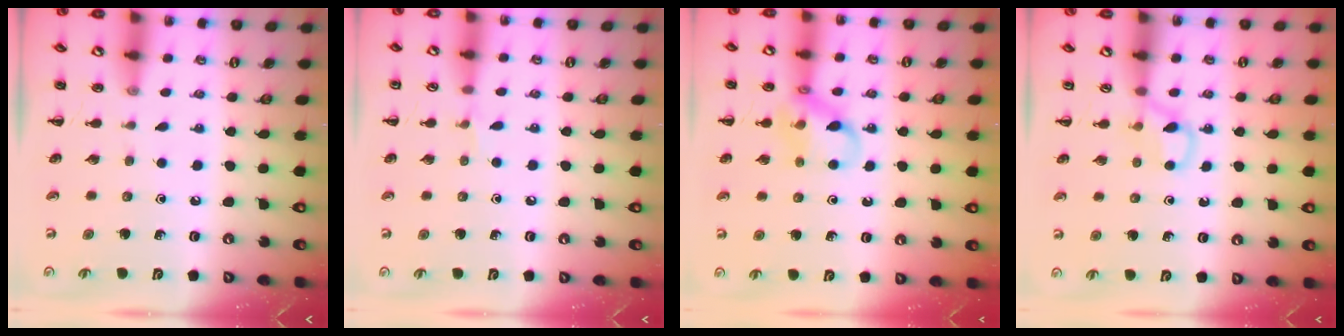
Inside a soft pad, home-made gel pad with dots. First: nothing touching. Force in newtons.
{"total": 3.7, "press": 3.5, "slide": 1.2}
{"total": 12.0, "press": 11.9, "slide": 1.5}
{"total": 4.7, "press": 4.5, "slide": 1.2}